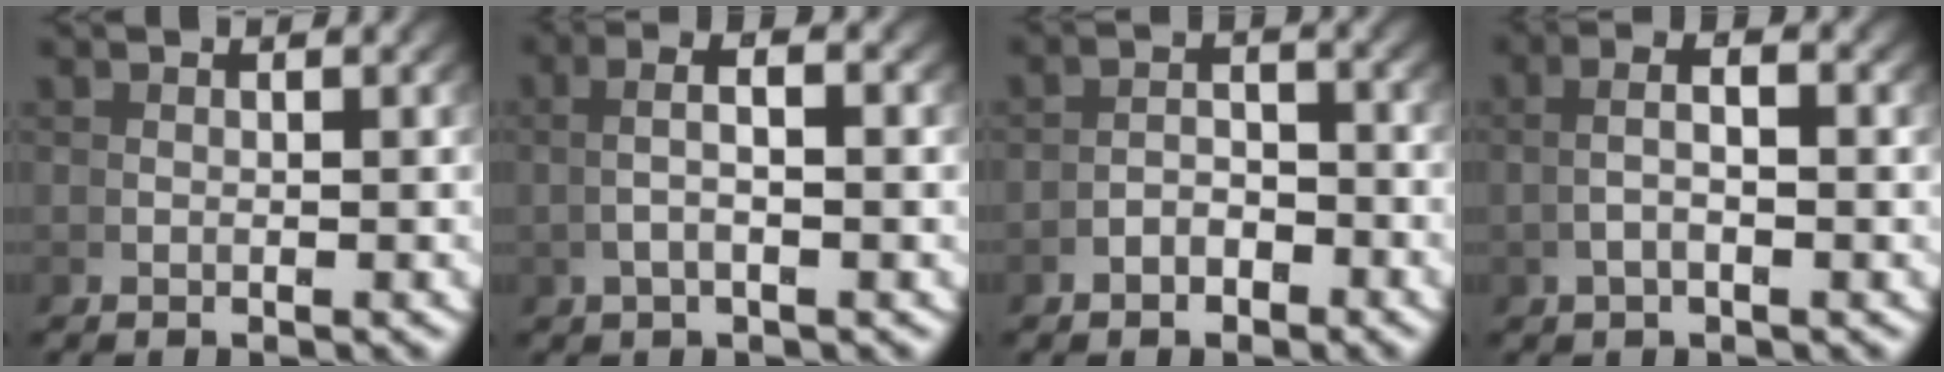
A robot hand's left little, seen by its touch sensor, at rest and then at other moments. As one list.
[{"total": 2.9, "force": [0.7, 0.4, 2.8], "torque": [-0.047, 0.010, 0.013]}, {"total": 2.2, "force": [-1.9, 0.8, 0.8], "torque": [0.002, 0.000, -0.036]}, {"total": 2.6, "force": [0.4, 0.6, 2.5], "torque": [-0.042, 0.006, 0.008]}]